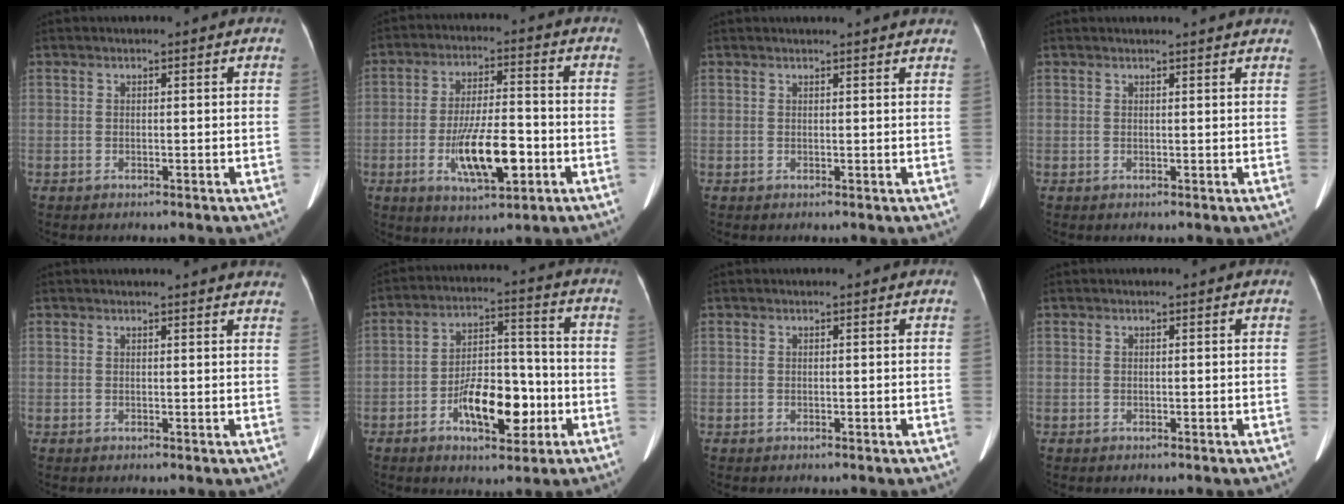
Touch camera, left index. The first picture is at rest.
{"total": 11.1, "force": [-3.5, 3.0, 10.1], "torque": [-0.189, -0.004, -0.054]}
{"total": 5.9, "force": [5.7, 0.3, 1.6], "torque": [-0.017, 0.009, 0.046]}
{"total": 4.5, "force": [4.3, 0.1, 1.2], "torque": [-0.017, 0.008, 0.037]}
{"total": 8.5, "force": [8.2, 1.1, 1.9], "torque": [-0.004, -0.009, 0.065]}
{"total": 11.2, "force": [-4.2, 4.8, 9.2], "torque": [-0.165, 0.017, -0.064]}
{"total": 0.0}
{"total": 0.0}